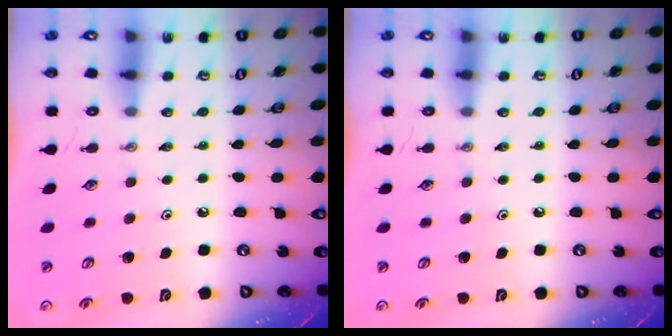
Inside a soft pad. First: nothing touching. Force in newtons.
{"total": 0.0}